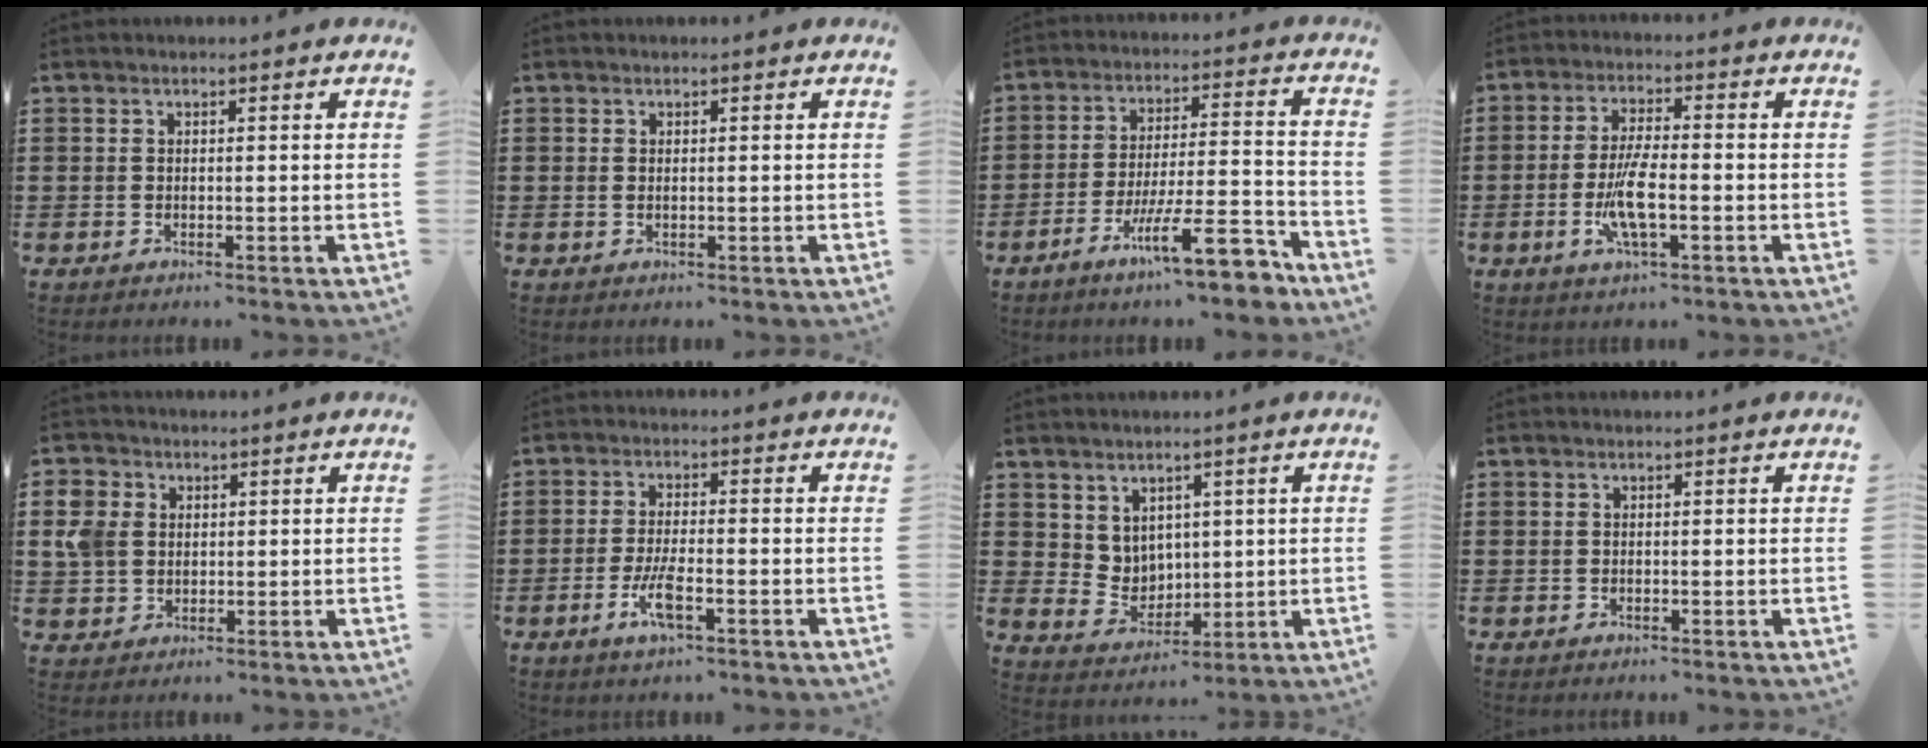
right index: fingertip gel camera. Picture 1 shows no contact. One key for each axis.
{"total": 0.6, "fx": 0.1, "fy": 0.3, "fz": 0.5, "tx": -0.012, "ty": 0.000, "tz": 0.001}
{"total": 13.0, "fx": -8.4, "fy": 2.0, "fz": 9.8, "tx": -0.159, "ty": 0.021, "tz": -0.147}
{"total": 7.2, "fx": -2.0, "fy": 1.8, "fz": 6.7, "tx": -0.145, "ty": -0.012, "tz": -0.041}
{"total": 5.6, "fx": 1.1, "fy": 4.8, "fz": 2.6, "tx": -0.087, "ty": 0.011, "tz": 0.016}
{"total": 4.6, "fx": -2.0, "fy": 0.9, "fz": 4.0, "tx": -0.087, "ty": -0.008, "tz": -0.040}
{"total": 4.9, "fx": 3.1, "fy": 3.7, "fz": 0.9, "tx": -0.039, "ty": -0.004, "tz": 0.060}
{"total": 0.0}